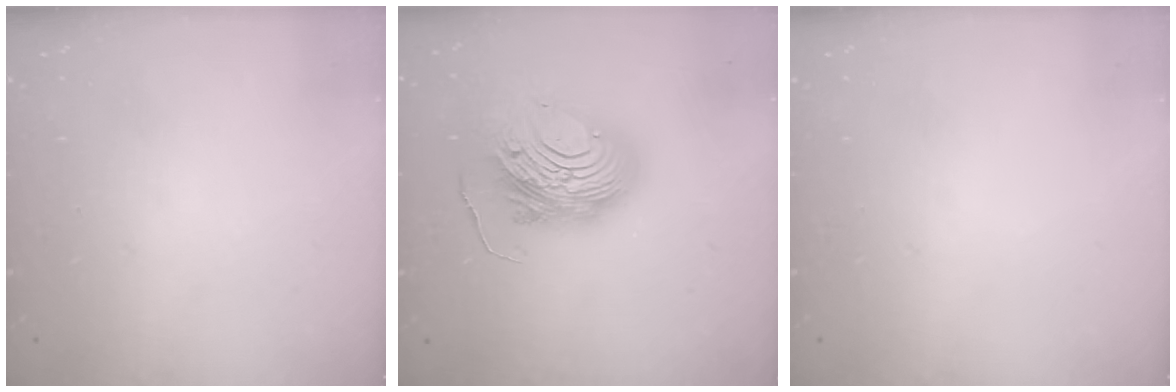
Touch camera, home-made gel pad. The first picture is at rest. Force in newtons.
{"total": 14.9, "press": 14.8, "slide": 1.4}
{"total": 0.0}